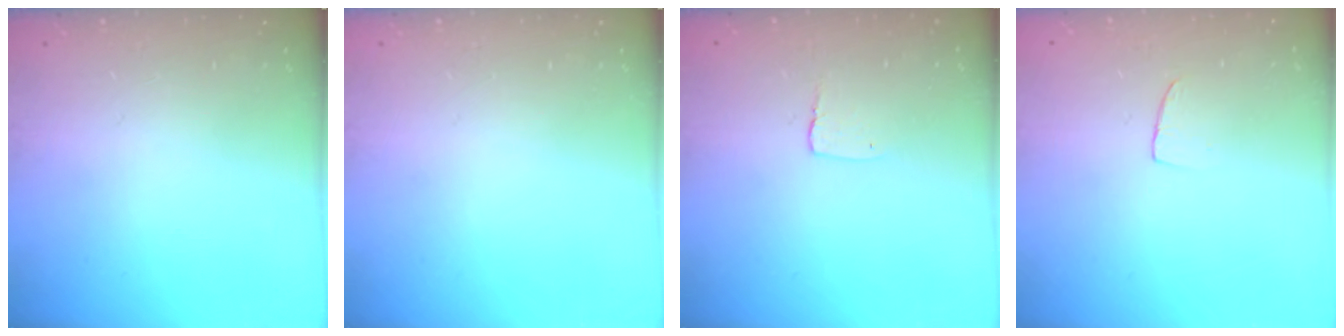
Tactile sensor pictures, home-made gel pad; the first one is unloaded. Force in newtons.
{"total": 0.0}
{"total": 2.9, "press": 2.9, "slide": 0.2}
{"total": 4.3, "press": 4.3, "slide": 0.3}